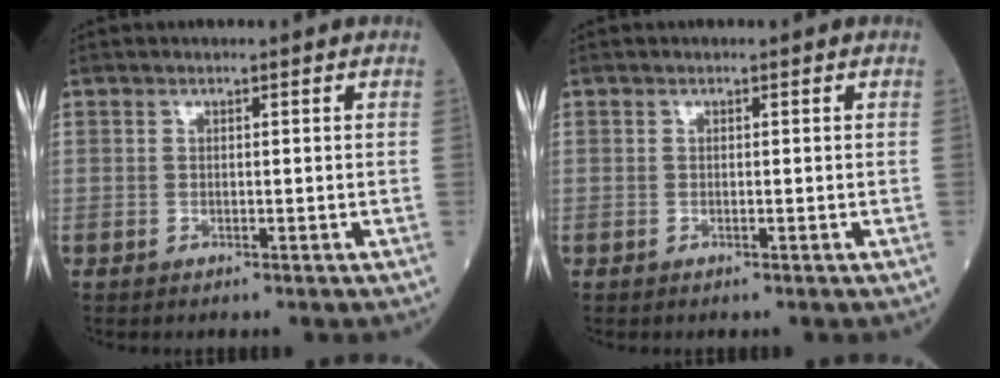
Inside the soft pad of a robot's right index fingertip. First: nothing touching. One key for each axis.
{"total": 0.0}